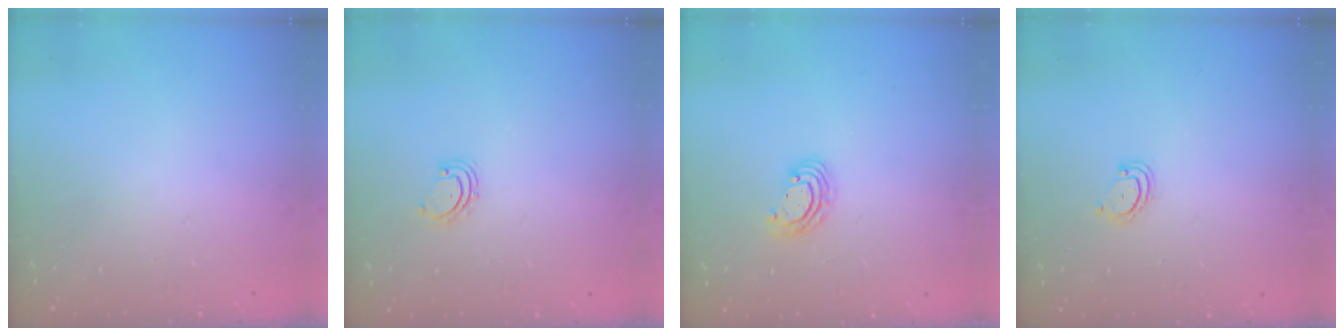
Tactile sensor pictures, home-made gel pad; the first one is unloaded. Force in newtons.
{"total": 2.6, "press": 2.6, "slide": 0.3}
{"total": 5.1, "press": 5.1, "slide": 0.4}
{"total": 2.5, "press": 2.5, "slide": 0.2}